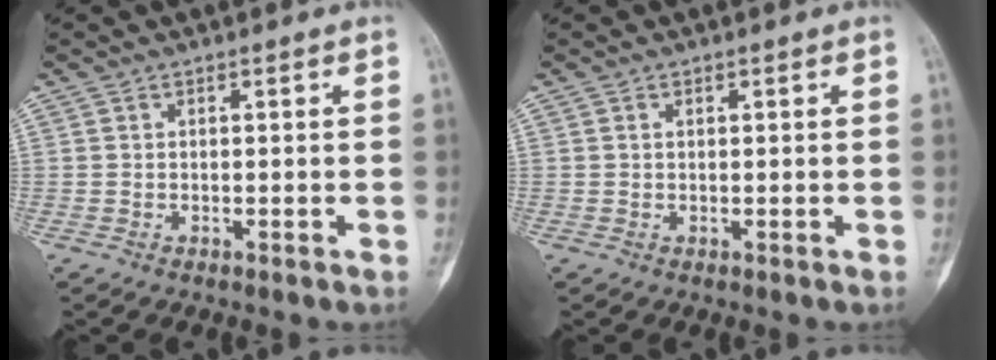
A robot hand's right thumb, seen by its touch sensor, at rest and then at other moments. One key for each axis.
{"total": 0.5, "fx": 0.2, "fy": 0.4, "fz": 0.3, "tx": -0.007, "ty": 0.001, "tz": 0.004}